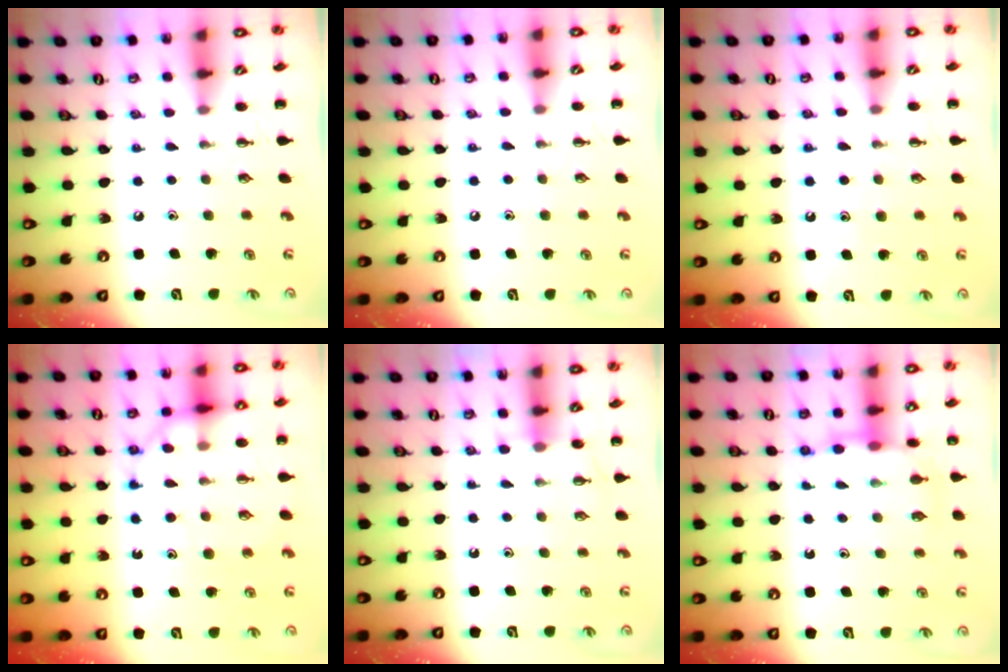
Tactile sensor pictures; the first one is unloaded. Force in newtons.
{"total": 4.6, "press": 4.4, "slide": 1.3}
{"total": 8.9, "press": 8.8, "slide": 1.2}
{"total": 14.8, "press": 14.7, "slide": 1.4}
{"total": 4.1, "press": 3.9, "slide": 1.0}
{"total": 8.5, "press": 8.4, "slide": 0.7}